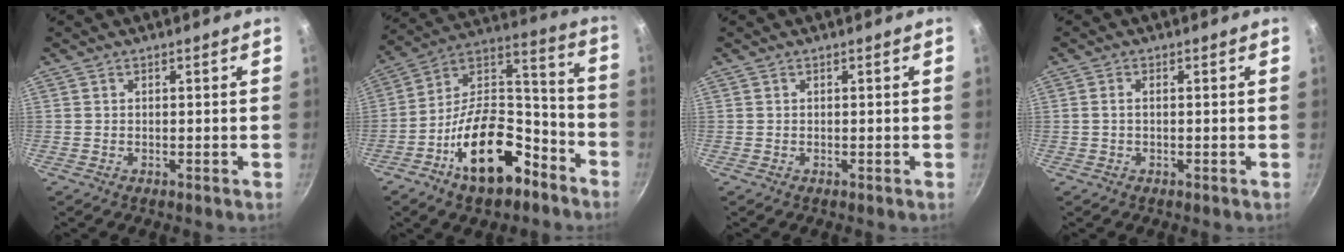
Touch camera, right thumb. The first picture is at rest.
{"total": 21.1, "force": [-10.9, 11.0, 14.3], "torque": [-0.189, 0.093, -0.178]}
{"total": 0.0}
{"total": 1.2, "force": [0.0, 0.6, 1.1], "torque": [-0.028, 0.006, -0.003]}